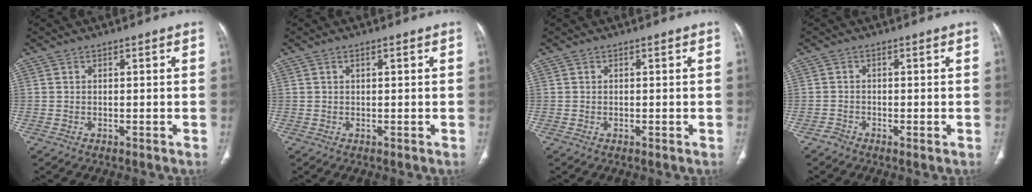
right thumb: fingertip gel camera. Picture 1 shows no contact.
{"total": 0.8, "force": [0.3, 0.2, 0.7], "torque": [-0.015, 0.004, 0.006]}
{"total": 0.0}
{"total": 1.2, "force": [-1.0, 0.4, 0.5], "torque": [-0.009, -0.002, -0.023]}